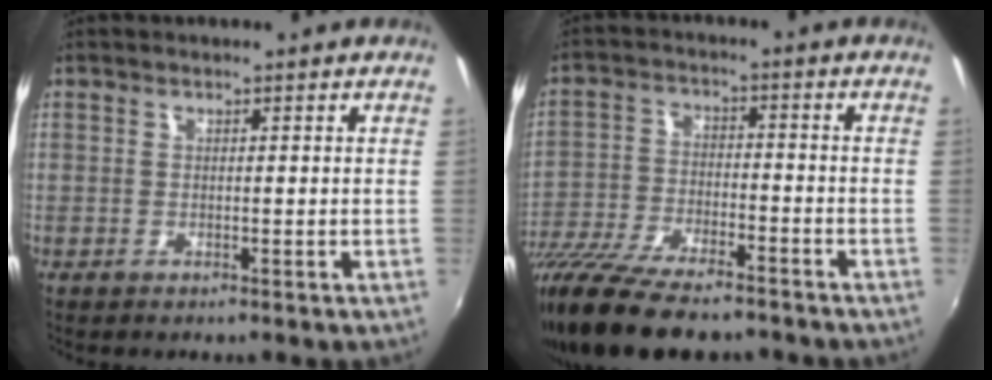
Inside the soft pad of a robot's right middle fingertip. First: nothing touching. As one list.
[{"total": 18.3, "force": [-14.6, 5.2, 9.8], "torque": [-0.205, -0.040, -0.250]}]